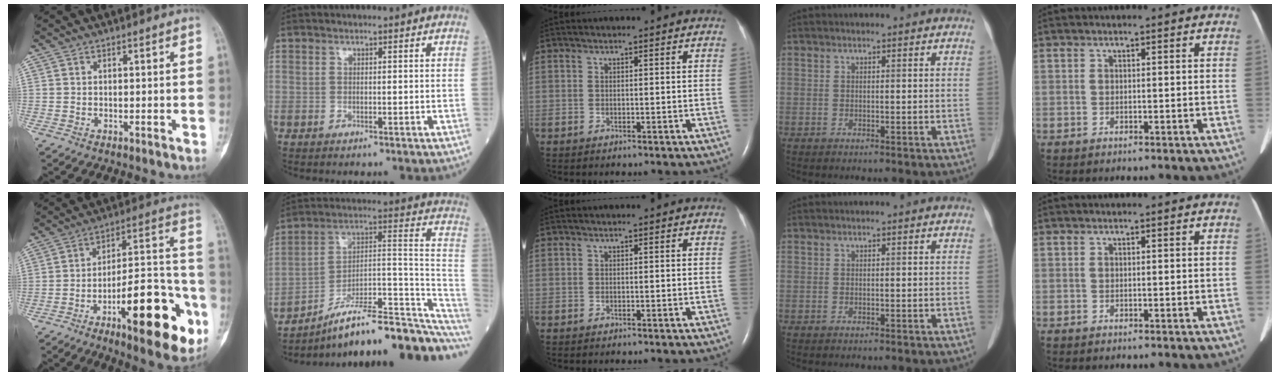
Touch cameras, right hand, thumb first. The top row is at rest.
{"thumb": {"total": 23.2, "force": [-9.9, 7.6, 19.5], "torque": [-0.249, 0.057, -0.142]}, "index": {"total": 21.8, "force": [-15.3, 5.7, 14.4], "torque": [-0.136, 0.053, -0.225]}}